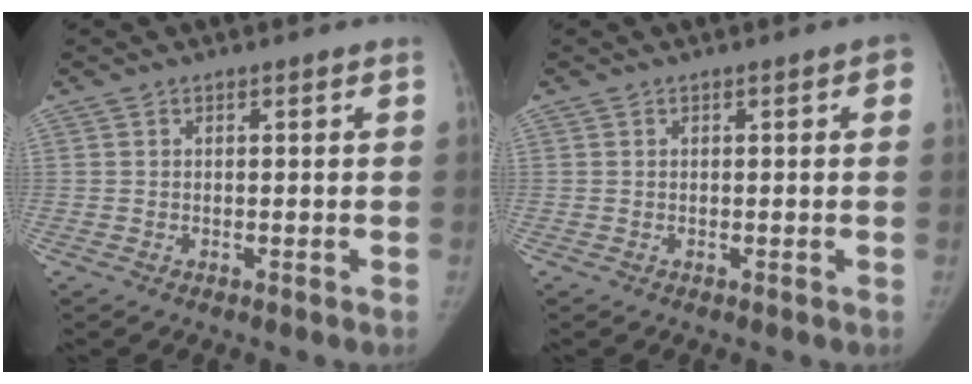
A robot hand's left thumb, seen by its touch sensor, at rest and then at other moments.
{"total": 1.6, "force": [0.4, 0.6, 1.4], "torque": [-0.010, 0.003, 0.001]}